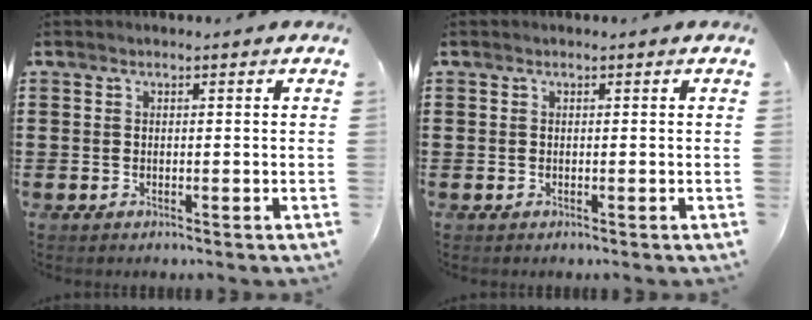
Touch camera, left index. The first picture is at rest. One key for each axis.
{"total": 0.0}